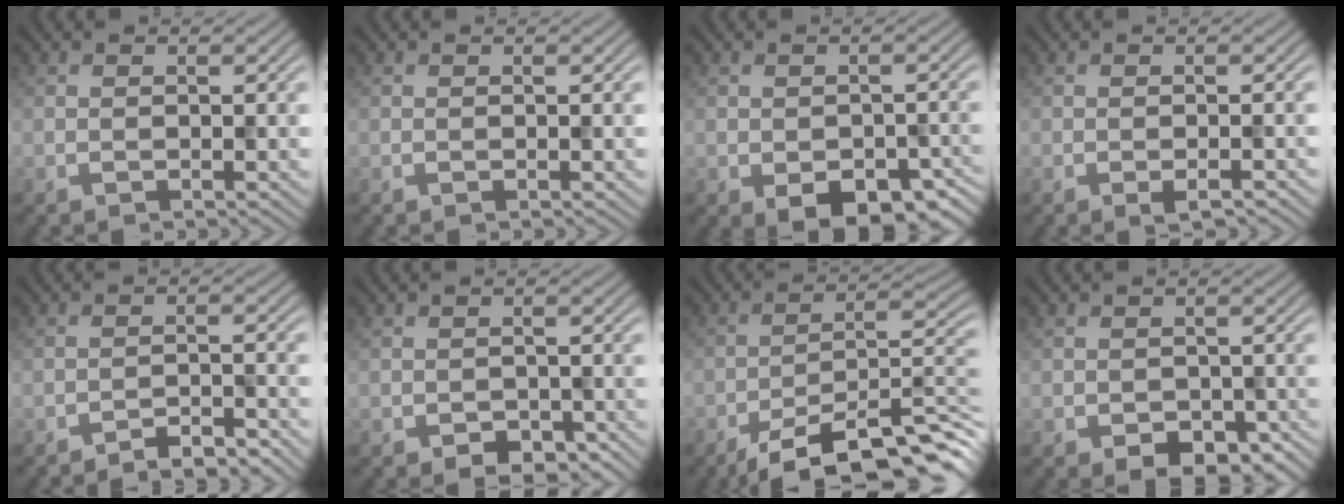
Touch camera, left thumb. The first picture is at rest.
{"total": 0.0}
{"total": 6.6, "force": [-3.4, 3.6, 4.3], "torque": [-0.057, -0.025, -0.033]}
{"total": 1.7, "force": [-0.9, 0.3, 1.3], "torque": [-0.021, -0.002, -0.014]}
{"total": 3.1, "force": [-2.8, 0.3, 1.2], "torque": [-0.014, 0.008, -0.051]}
{"total": 3.2, "force": [-1.9, 2.0, 1.6], "torque": [-0.024, -0.012, -0.028]}
{"total": 13.5, "force": [-10.0, 3.3, 8.4], "torque": [-0.143, -0.002, -0.167]}
{"total": 4.5, "force": [-2.4, 2.8, 2.5], "torque": [-0.033, -0.020, -0.030]}